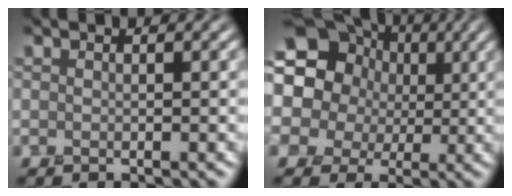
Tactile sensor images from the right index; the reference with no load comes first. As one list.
[{"total": 17.3, "force": [5.6, 14.5, 7.6], "torque": [-0.161, 0.037, 0.064]}]